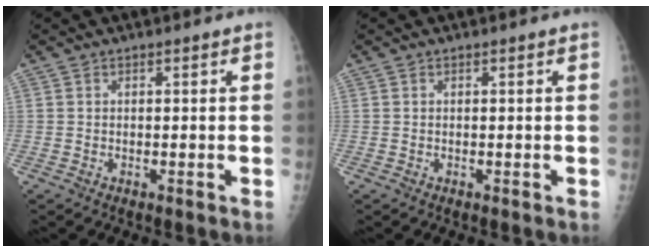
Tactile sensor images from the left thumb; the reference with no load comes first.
{"total": 0.0}